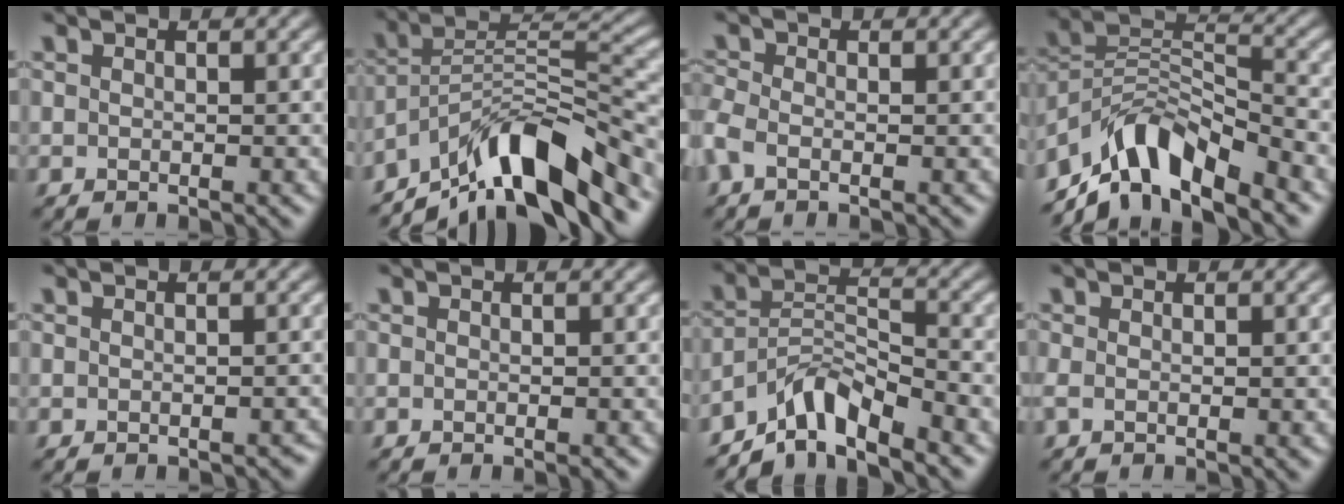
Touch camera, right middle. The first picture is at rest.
{"total": 10.6, "force": [-7.8, 2.8, 6.5], "torque": [-0.100, 0.016, -0.142]}
{"total": 1.6, "force": [-1.0, 0.6, 1.1], "torque": [-0.032, -0.004, -0.027]}
{"total": 7.8, "force": [-6.1, 3.0, 4.0], "torque": [-0.052, 0.008, -0.117]}
{"total": 0.7, "force": [-0.7, 0.1, 0.2], "torque": [0.000, 0.003, -0.007]}
{"total": 0.7, "force": [-0.3, 0.2, 0.6], "torque": [-0.001, -0.002, -0.004]}
{"total": 5.6, "force": [-4.8, 1.3, 2.5], "torque": [-0.037, 0.010, -0.090]}
{"total": 0.9, "force": [-0.1, 0.2, 0.9], "torque": [-0.019, 0.000, 0.000]}